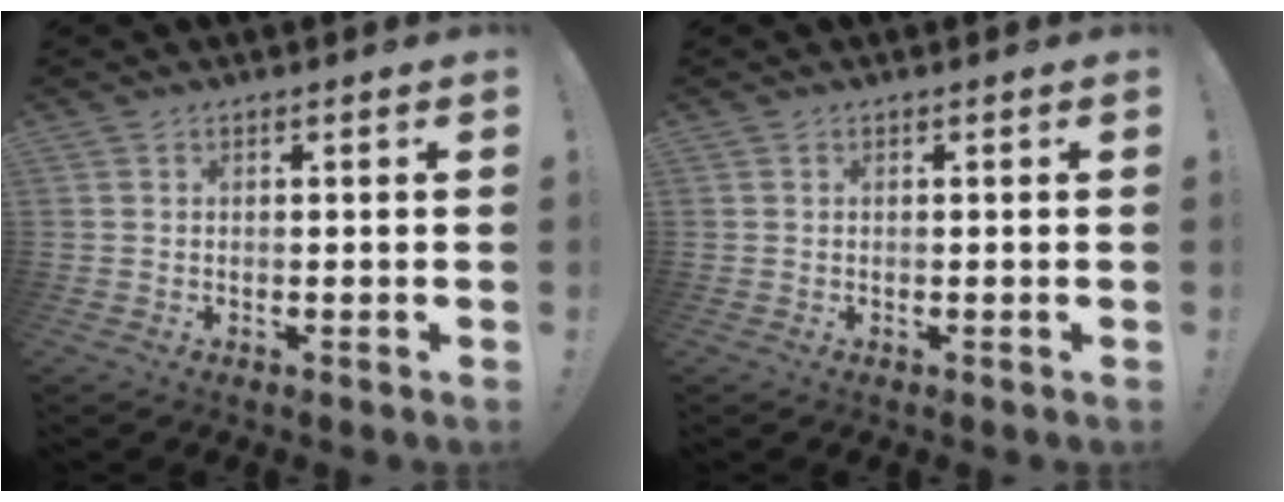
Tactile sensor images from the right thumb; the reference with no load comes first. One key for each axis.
{"total": 0.0}